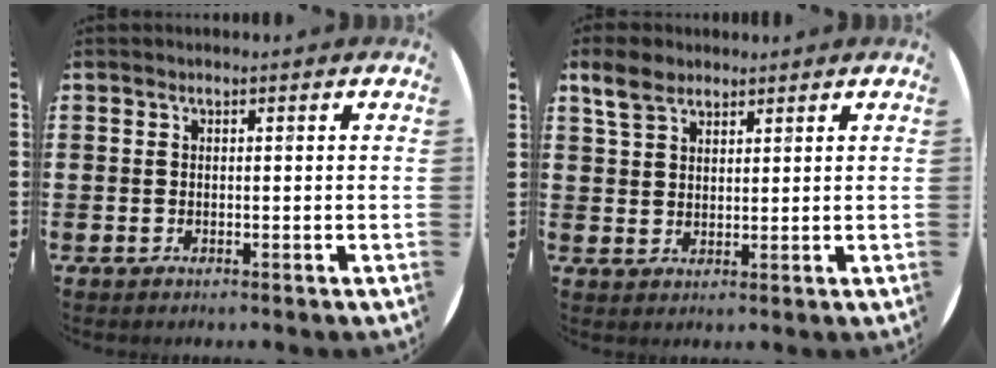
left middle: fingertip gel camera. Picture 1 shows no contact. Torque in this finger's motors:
{"motor_torque": [0.20, -0.66, 0.37, 0.07]}